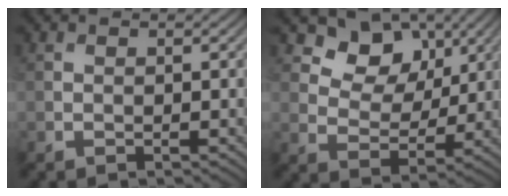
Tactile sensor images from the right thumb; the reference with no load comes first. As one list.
[{"total": 8.2, "force": [4.8, 5.4, 3.9], "torque": [-0.066, -0.009, 0.080]}]